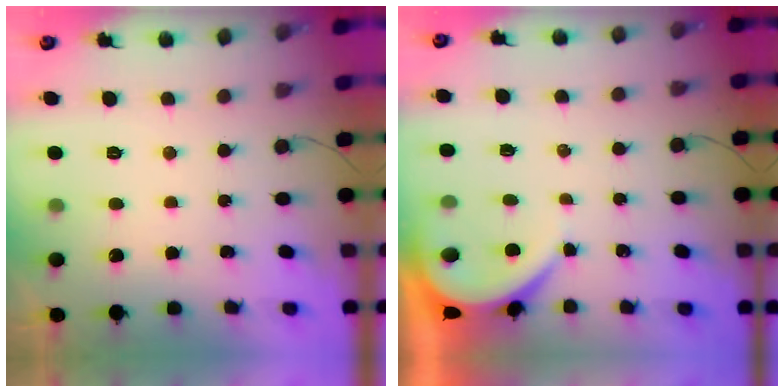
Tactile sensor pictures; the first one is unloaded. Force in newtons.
{"total": 3.5, "press": 3.4, "slide": 0.5}